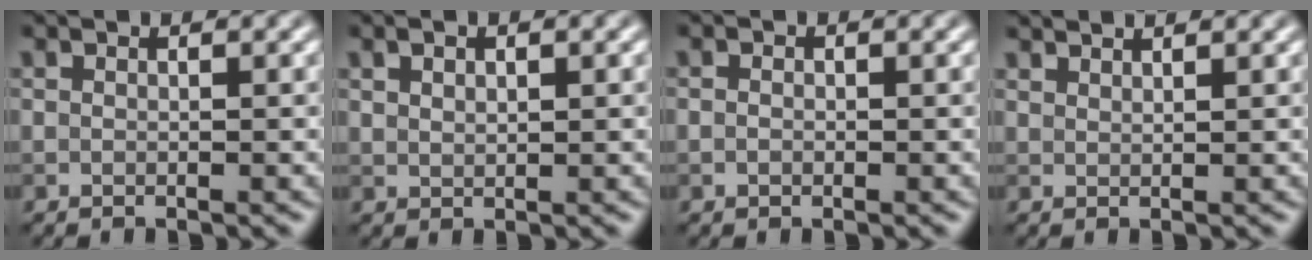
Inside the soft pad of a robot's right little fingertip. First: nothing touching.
{"total": 1.4, "force": [0.7, 0.6, 1.1], "torque": [-0.022, 0.002, 0.016]}
{"total": 0.6, "force": [-0.2, 0.5, 0.3], "torque": [-0.005, -0.001, -0.004]}
{"total": 1.9, "force": [1.8, 0.2, 0.4], "torque": [-0.002, -0.001, 0.024]}